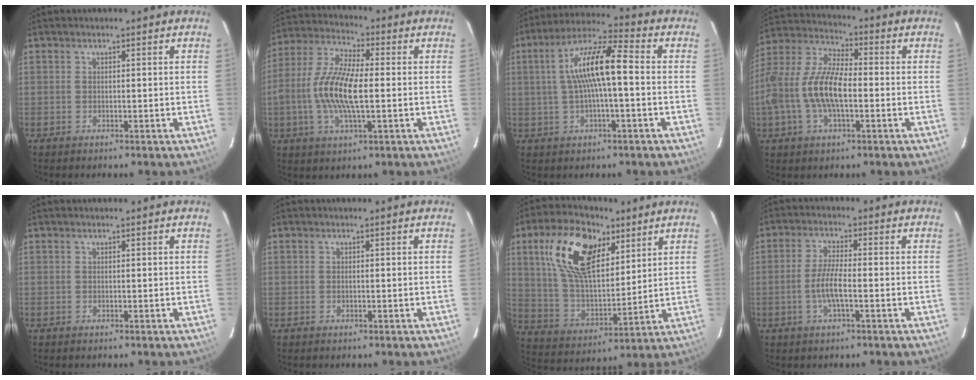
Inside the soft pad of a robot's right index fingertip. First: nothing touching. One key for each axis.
{"total": 13.2, "fx": -1.3, "fy": 4.3, "fz": 12.4, "tx": -0.261, "ty": 0.005, "tz": -0.032}
{"total": 11.4, "fx": 0.3, "fy": 2.3, "fz": 11.2, "tx": -0.205, "ty": 0.023, "tz": 0.004}
{"total": 15.6, "fx": -2.8, "fy": 6.5, "fz": 14.0, "tx": -0.289, "ty": 0.005, "tz": -0.056}
{"total": 0.0}
{"total": 0.0}
{"total": 19.6, "fx": 9.2, "fy": 10.3, "fz": 13.9, "tx": -0.274, "ty": 0.023, "tz": 0.176}
{"total": 5.3, "fx": -1.6, "fy": 0.8, "fz": 5.0, "tx": -0.102, "ty": -0.003, "tz": -0.032}